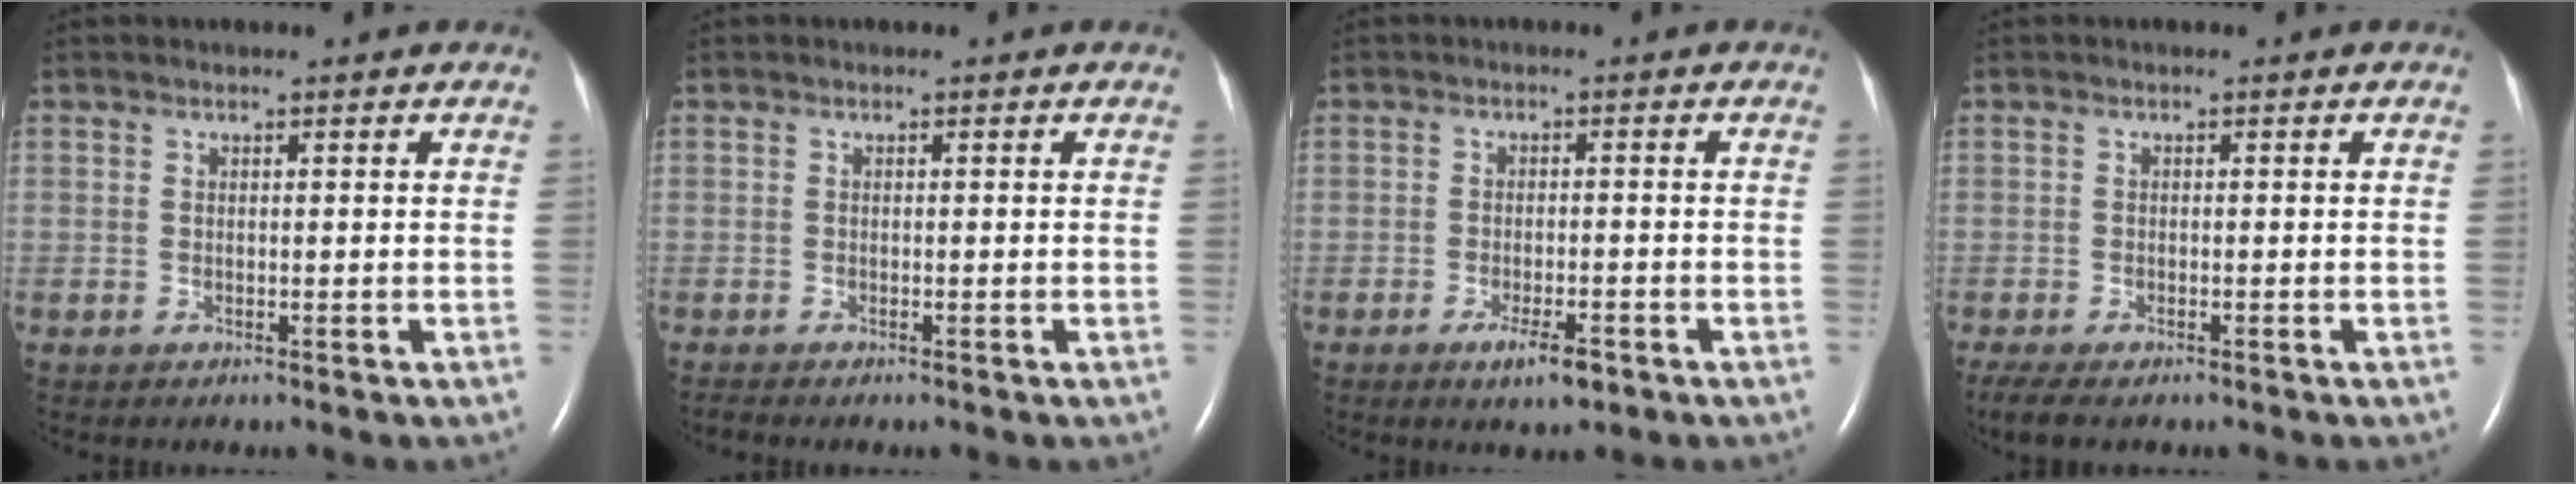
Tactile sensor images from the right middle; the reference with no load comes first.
{"total": 0.5, "force": [-0.5, -0.1, 0.2], "torque": [-0.007, -0.002, -0.010]}
{"total": 4.0, "force": [-2.4, 0.9, 3.1], "torque": [-0.058, -0.005, -0.037]}
{"total": 5.8, "force": [-4.3, 2.0, 3.3], "torque": [-0.060, -0.016, -0.069]}